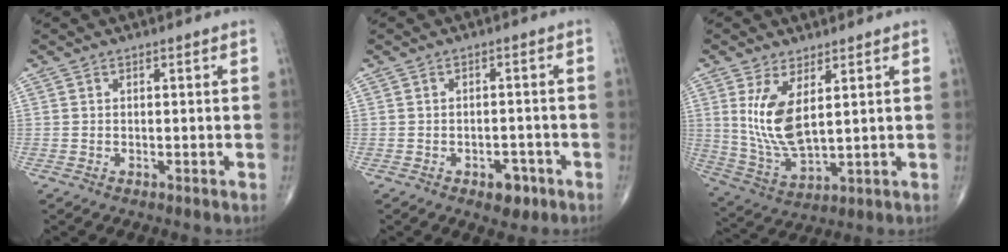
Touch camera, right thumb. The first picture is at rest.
{"total": 4.2, "force": [-2.3, 2.5, 2.5], "torque": [-0.015, 0.013, -0.027]}
{"total": 10.4, "force": [3.0, 4.4, 8.9], "torque": [-0.182, -0.025, 0.075]}